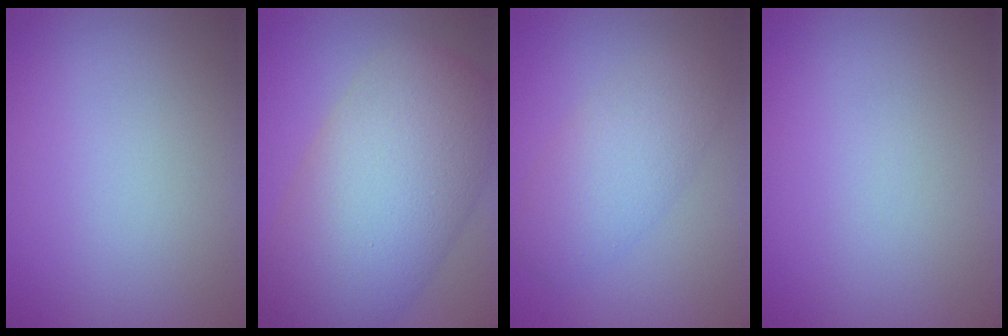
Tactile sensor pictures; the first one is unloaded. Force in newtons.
{"total": 12.7, "press": 12.7, "slide": 0.5}
{"total": 4.1, "press": 4.0, "slide": 0.4}
{"total": 0.0}